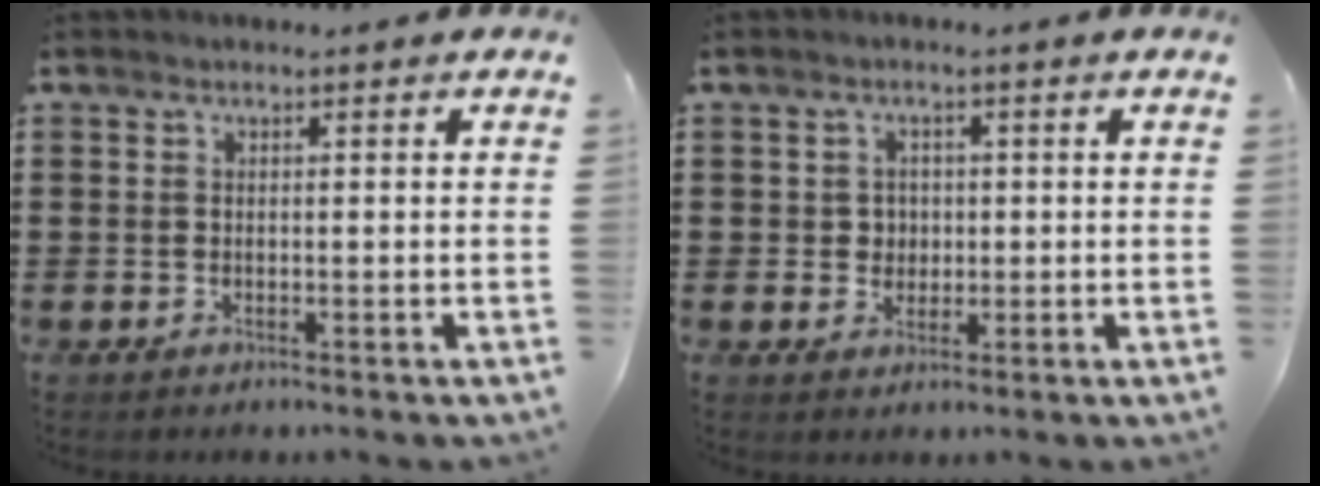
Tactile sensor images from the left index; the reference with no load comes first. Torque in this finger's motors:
{"motor_torque": [0.61, 0.42, 0.13, 0.00]}